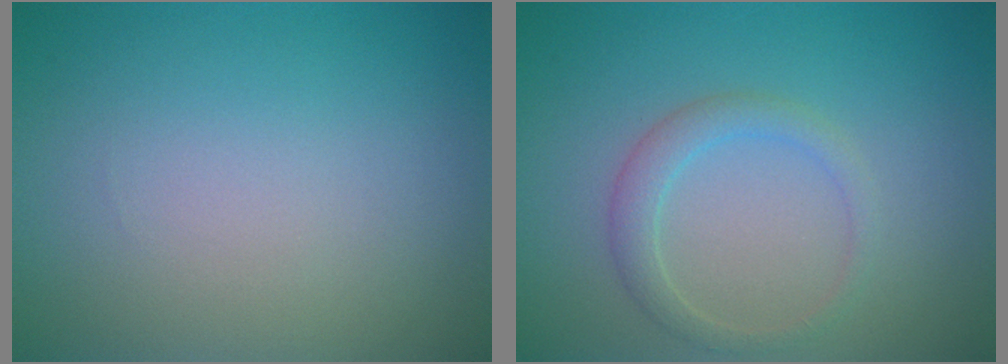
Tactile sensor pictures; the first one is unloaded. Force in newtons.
{"total": 2.0, "press": 2.0, "slide": 0.1}